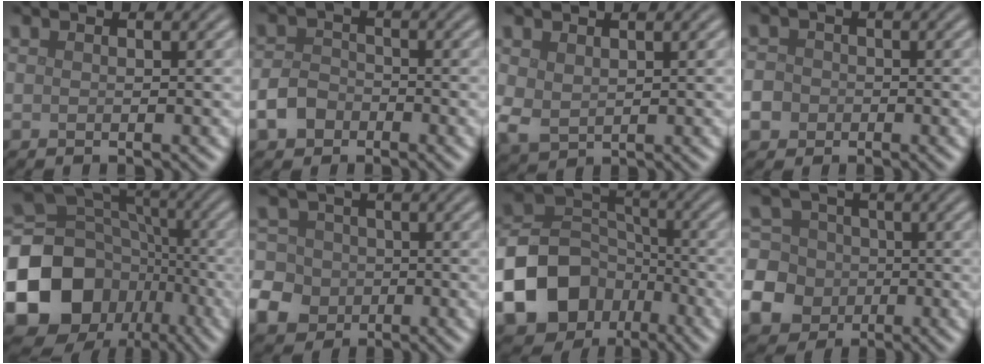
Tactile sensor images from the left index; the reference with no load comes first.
{"total": 2.9, "force": [-1.6, 2.1, 1.3], "torque": [-0.025, 0.001, -0.036]}
{"total": 2.6, "force": [0.8, 1.8, 1.6], "torque": [-0.044, -0.003, 0.020]}
{"total": 5.1, "force": [-2.1, 4.4, 1.6], "torque": [-0.030, -0.008, -0.062]}
{"total": 16.9, "force": [-5.7, 14.0, 7.6], "torque": [-0.188, 0.005, -0.119]}
{"total": 7.1, "force": [-2.9, 6.1, 2.2], "torque": [-0.052, -0.013, -0.073]}
{"total": 14.3, "force": [-6.4, 11.6, 5.4], "torque": [-0.135, -0.027, -0.134]}
{"total": 12.5, "force": [-4.1, 11.3, 3.5], "torque": [-0.110, -0.020, -0.090]}